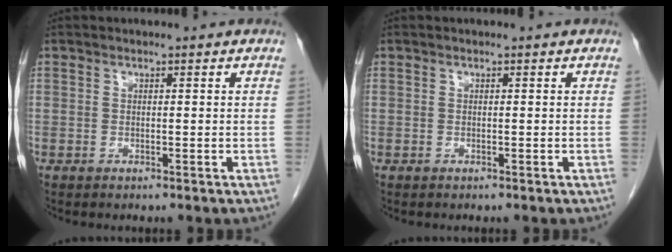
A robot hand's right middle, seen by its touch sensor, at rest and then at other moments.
{"total": 0.0}